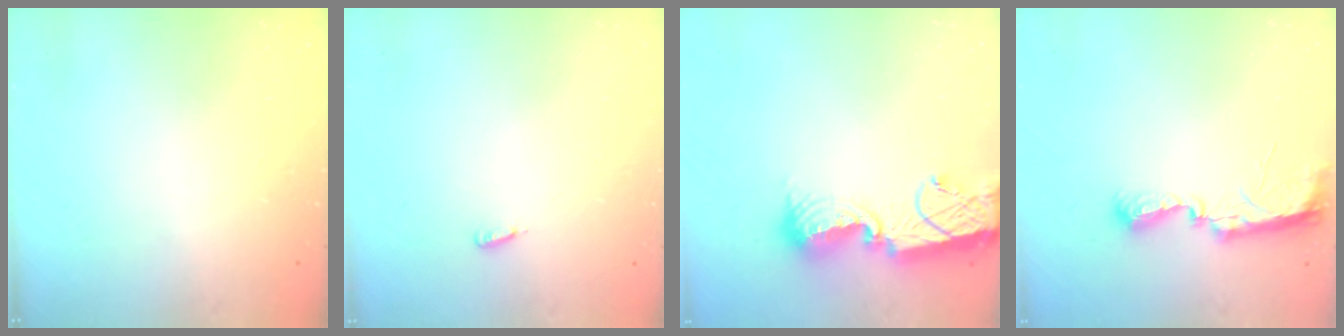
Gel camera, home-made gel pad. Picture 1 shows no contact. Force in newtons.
{"total": 2.7, "press": 2.6, "slide": 0.9}
{"total": 13.4, "press": 13.2, "slide": 2.3}
{"total": 7.9, "press": 7.8, "slide": 0.8}